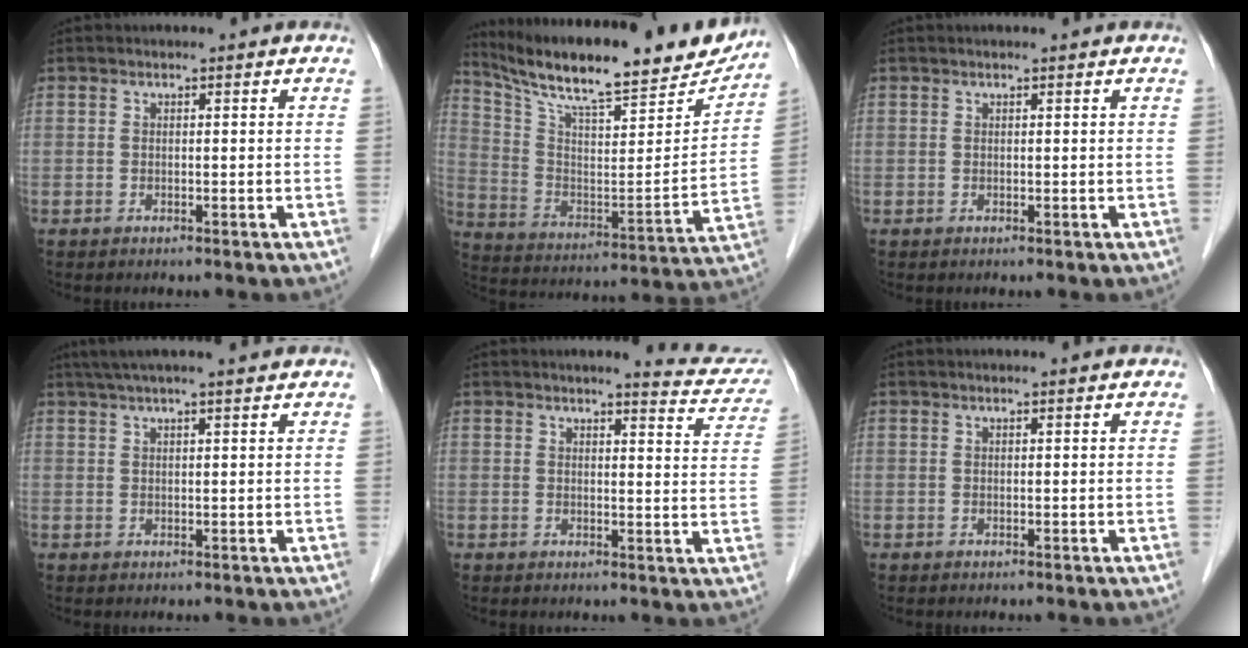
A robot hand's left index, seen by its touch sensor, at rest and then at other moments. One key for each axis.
{"total": 25.2, "fx": 21.3, "fy": 4.8, "fz": 12.7, "tx": -0.214, "ty": -0.021, "tz": 0.316}
{"total": 0.9, "fx": 0.8, "fy": -0.1, "fz": 0.5, "tx": -0.007, "ty": 0.009, "tz": 0.015}
{"total": 8.8, "fx": 7.4, "fy": -0.1, "fz": 4.7, "tx": -0.072, "ty": 0.029, "tz": 0.098}
{"total": 7.6, "fx": 7.2, "fy": 0.9, "fz": 2.3, "tx": -0.016, "ty": -0.025, "tz": 0.061}
{"total": 1.3, "fx": 1.1, "fy": -0.1, "fz": 0.7, "tx": -0.010, "ty": 0.010, "tz": 0.017}